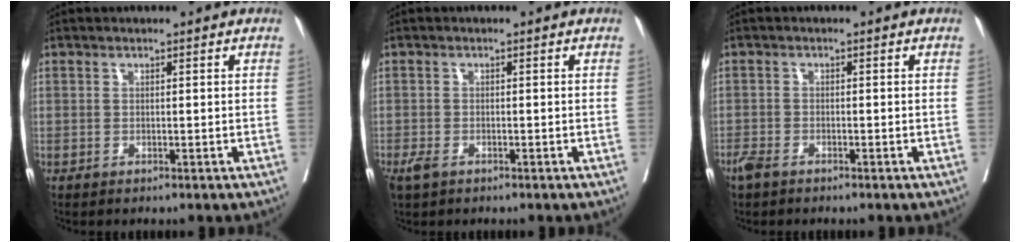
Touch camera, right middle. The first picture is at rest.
{"total": 2.2, "force": [-1.4, 1.1, 1.3], "torque": [-0.032, -0.004, -0.021]}
{"total": 2.3, "force": [-1.8, 0.8, 1.2], "torque": [-0.029, -0.004, -0.034]}